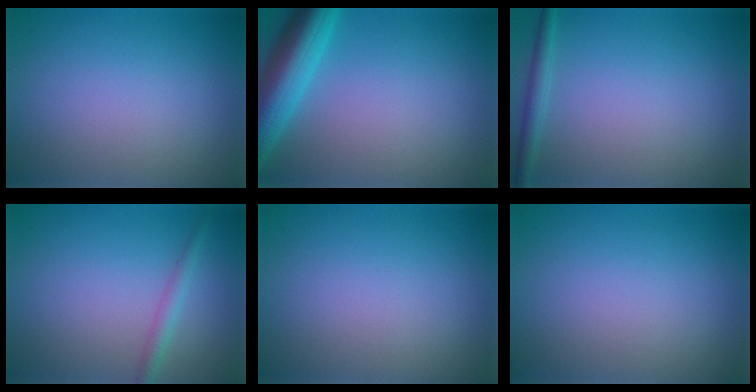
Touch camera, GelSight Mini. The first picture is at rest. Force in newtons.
{"total": 7.3, "press": 7.3, "slide": 0.3}
{"total": 1.5, "press": 1.5, "slide": 0.1}
{"total": 1.7, "press": 1.7, "slide": 0.1}
{"total": 0.0}
{"total": 0.0}